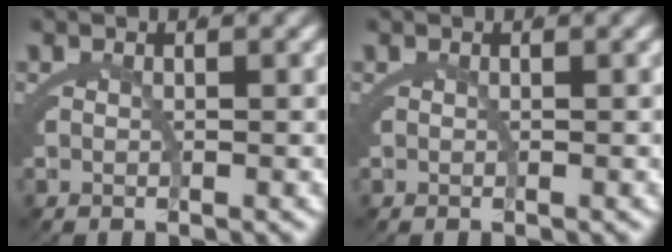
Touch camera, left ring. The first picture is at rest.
{"total": 0.0}